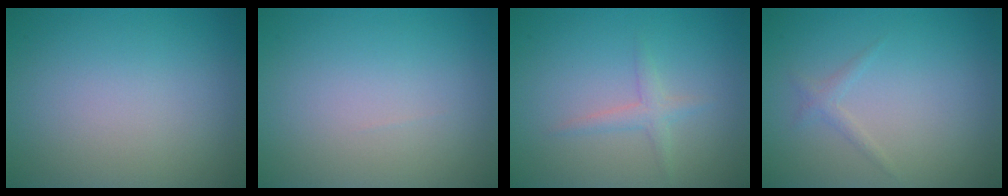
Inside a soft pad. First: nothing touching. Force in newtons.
{"total": 0.0}
{"total": 1.5, "press": 1.5, "slide": 0.1}
{"total": 0.9, "press": 0.9, "slide": 0.1}